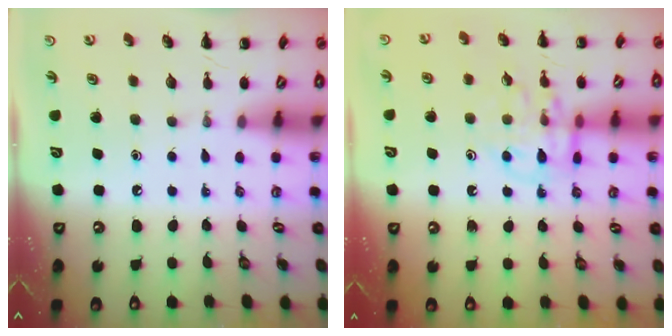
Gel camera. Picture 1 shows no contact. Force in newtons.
{"total": 12.9, "press": 12.8, "slide": 1.2}